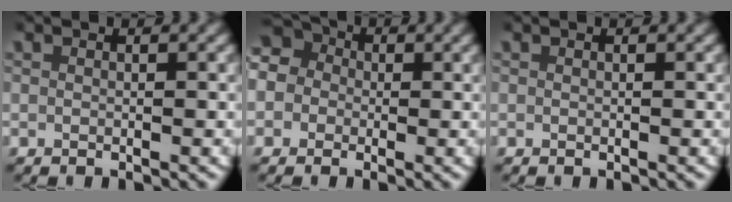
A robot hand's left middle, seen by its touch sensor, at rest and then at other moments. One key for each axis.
{"total": 10.3, "fx": 2.7, "fy": 9.1, "fz": 4.0, "tx": -0.100, "ty": 0.013, "tz": 0.018}
{"total": 0.0}